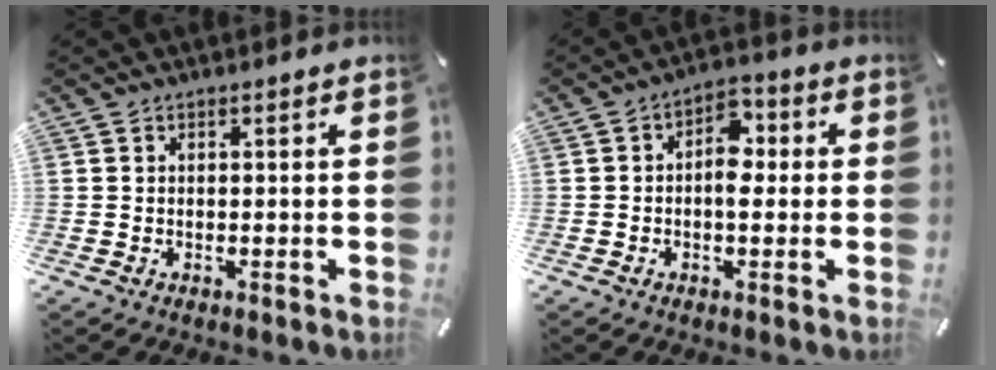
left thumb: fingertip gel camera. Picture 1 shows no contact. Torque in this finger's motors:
{"motor_torque": [0.21, 0.89, 0.36, 0.08, 0.16]}